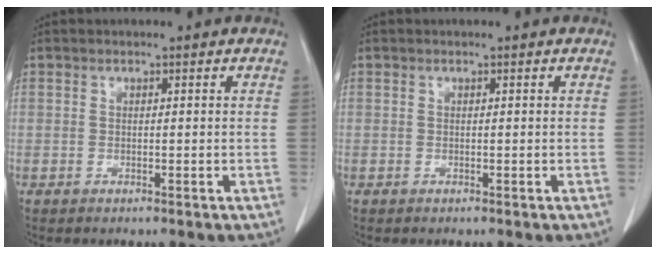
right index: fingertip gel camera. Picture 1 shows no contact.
{"total": 0.0}